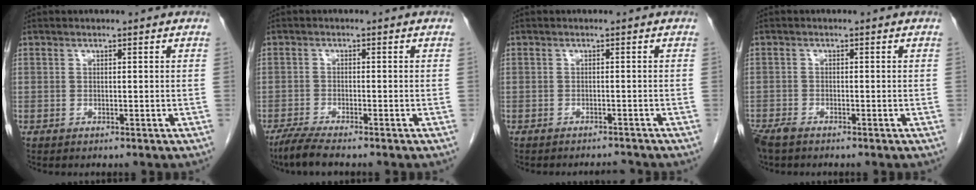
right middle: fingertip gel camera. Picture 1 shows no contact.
{"total": 4.2, "force": [-3.4, 0.1, 2.4], "torque": [-0.051, -0.012, -0.065]}
{"total": 2.9, "force": [-2.9, 0.1, 0.2], "torque": [0.003, -0.007, -0.038]}
{"total": 3.5, "force": [-2.9, 1.0, 1.8], "torque": [-0.034, -0.009, -0.047]}